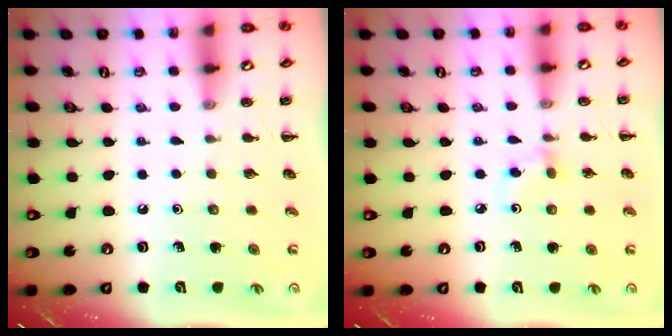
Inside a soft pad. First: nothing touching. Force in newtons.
{"total": 3.2, "press": 2.9, "slide": 1.3}